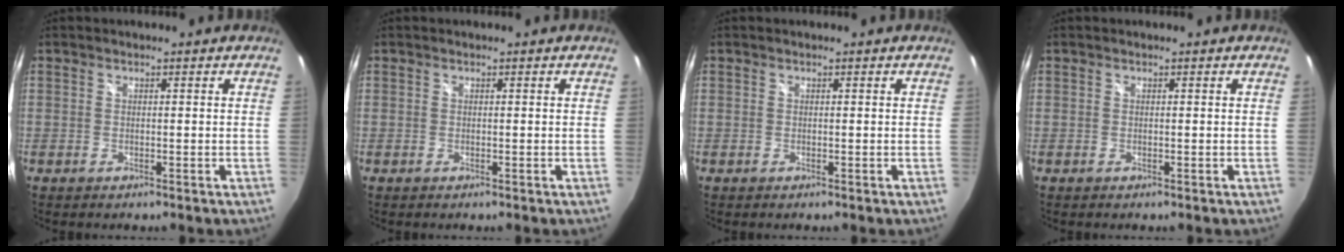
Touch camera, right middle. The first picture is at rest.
{"total": 0.0}
{"total": 0.0}
{"total": 0.0}